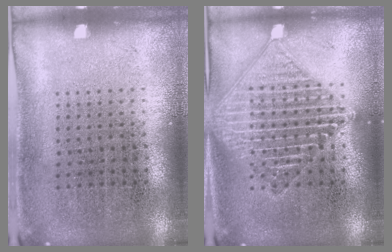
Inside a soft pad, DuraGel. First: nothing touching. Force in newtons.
{"total": 3.4, "press": 3.3, "slide": 0.4}